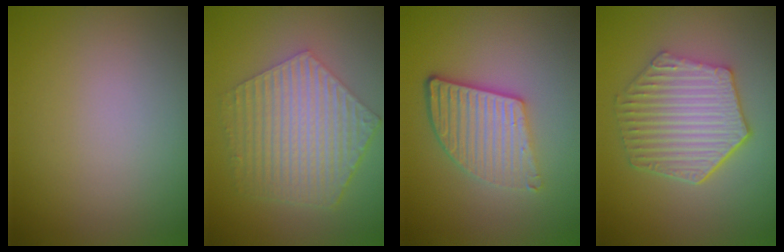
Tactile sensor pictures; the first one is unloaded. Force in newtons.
{"total": 6.2, "press": 4.5, "slide": 4.3}
{"total": 4.7, "press": 3.6, "slide": 3.1}
{"total": 6.1, "press": 4.7, "slide": 3.9}